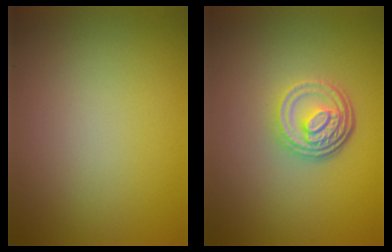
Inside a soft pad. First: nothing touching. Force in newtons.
{"total": 4.8, "press": 3.4, "slide": 3.3}